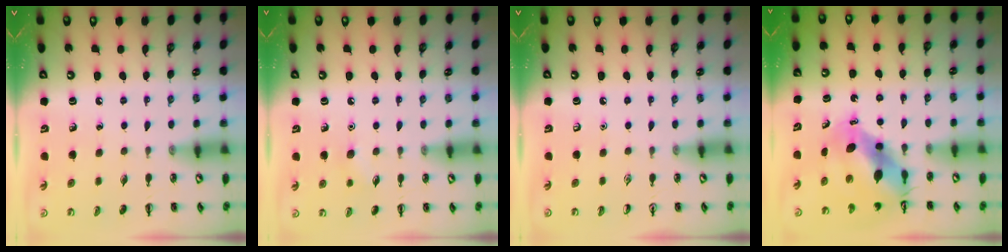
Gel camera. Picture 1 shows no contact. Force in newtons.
{"total": 6.3, "press": 6.0, "slide": 1.9}
{"total": 0.0}
{"total": 8.4, "press": 8.0, "slide": 2.5}